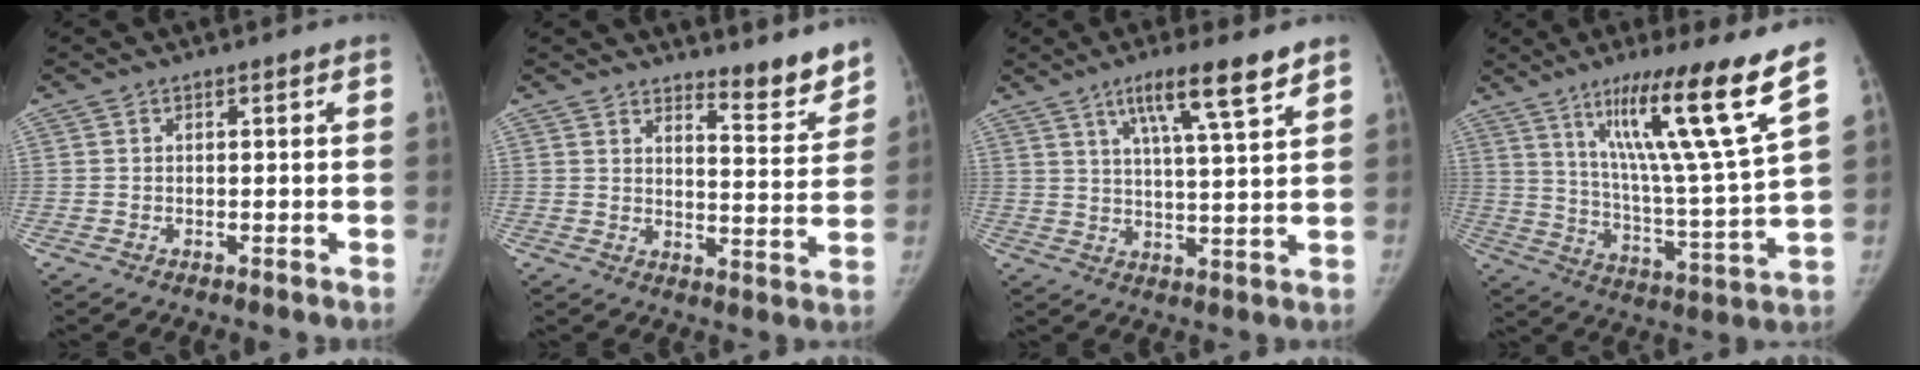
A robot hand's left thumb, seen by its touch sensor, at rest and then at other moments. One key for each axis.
{"total": 7.7, "fx": 7.1, "fy": 1.6, "fz": 2.6, "tx": -0.009, "ty": -0.071, "tz": 0.097}
{"total": 10.4, "fx": 6.4, "fy": 1.0, "fz": 8.1, "tx": -0.129, "ty": -0.029, "tz": 0.106}
{"total": 20.4, "fx": 12.0, "fy": -0.2, "fz": 16.5, "tx": -0.239, "ty": -0.065, "tz": 0.192}